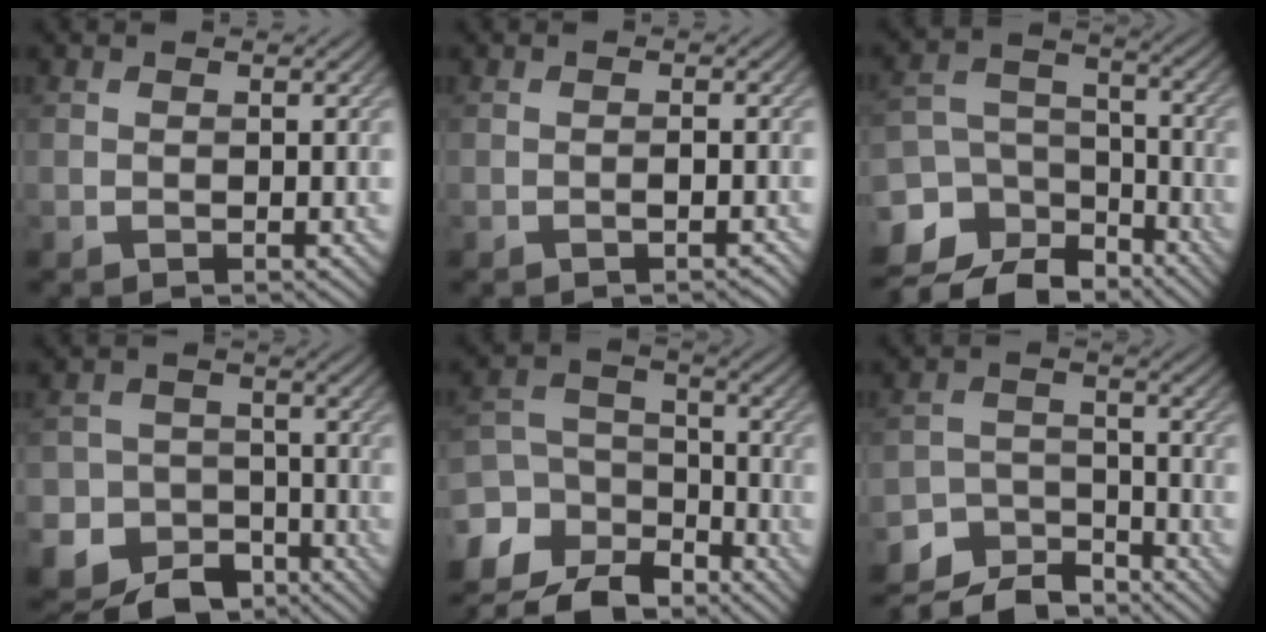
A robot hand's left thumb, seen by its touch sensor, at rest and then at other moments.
{"total": 0.9, "force": [-0.5, 0.1, 0.7], "torque": [-0.010, 0.003, -0.008]}
{"total": 13.5, "force": [-10.2, 7.9, 3.9], "torque": [-0.123, -0.032, -0.144]}
{"total": 13.6, "force": [-9.2, 9.6, 2.7], "torque": [-0.064, -0.062, -0.150]}
{"total": 13.1, "force": [-9.9, 7.4, 4.5], "torque": [-0.143, -0.035, -0.145]}
{"total": 9.3, "force": [-8.4, 3.4, 2.2], "torque": [-0.036, -0.011, -0.137]}